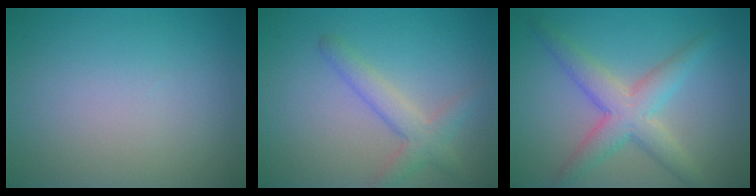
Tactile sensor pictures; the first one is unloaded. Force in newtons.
{"total": 2.9, "press": 2.9, "slide": 0.2}
{"total": 4.7, "press": 4.7, "slide": 0.1}